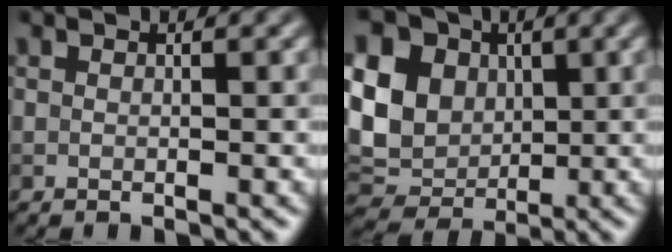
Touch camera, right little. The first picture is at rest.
{"total": 12.7, "force": [2.8, 10.4, 6.8], "torque": [-0.166, 0.030, 0.040]}